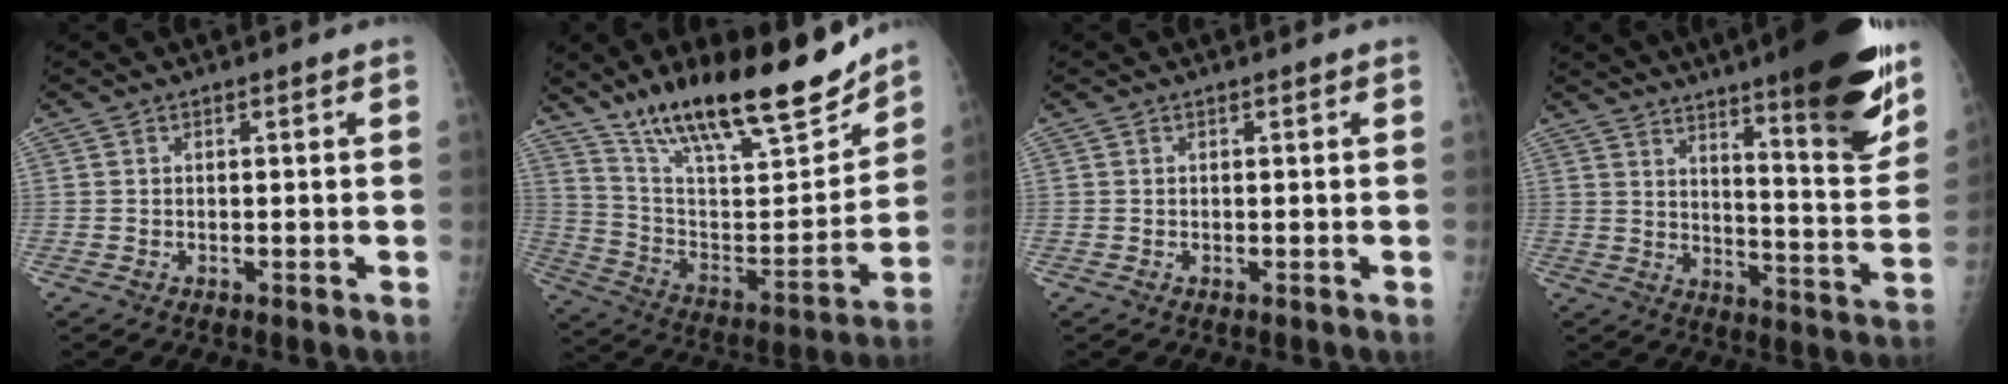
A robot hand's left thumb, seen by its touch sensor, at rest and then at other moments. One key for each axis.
{"total": 25.4, "fx": 19.0, "fy": 6.7, "fz": 15.6, "tx": -0.223, "ty": -0.077, "tz": 0.321}
{"total": 0.0}
{"total": 22.7, "fx": 14.9, "fy": 3.1, "fz": 16.9, "tx": -0.213, "ty": -0.077, "tz": 0.214}